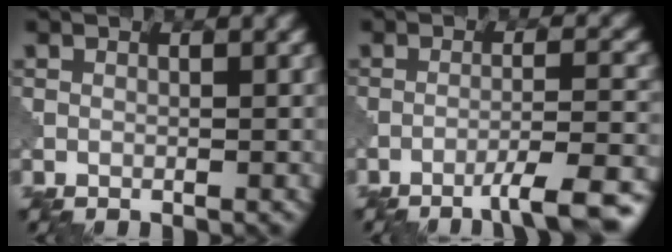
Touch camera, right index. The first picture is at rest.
{"total": 7.0, "force": [-4.9, 0.9, 4.9], "torque": [-0.063, 0.007, -0.073]}